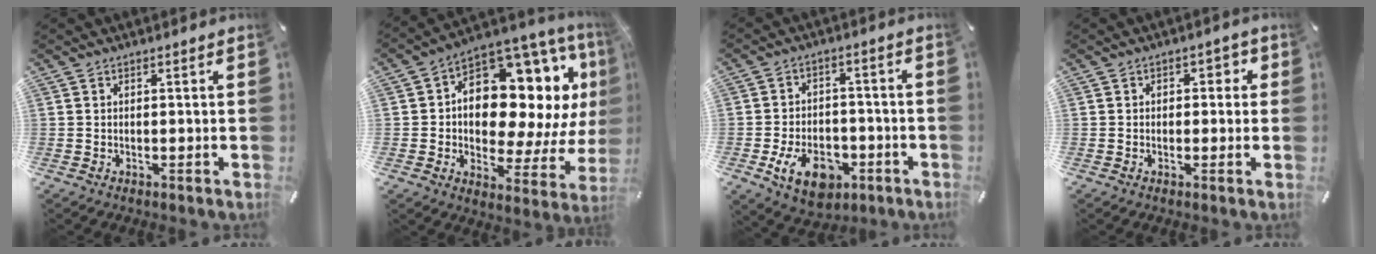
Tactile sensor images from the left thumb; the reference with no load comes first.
{"total": 19.2, "force": [5.1, 12.1, 13.9], "torque": [-0.204, -0.053, 0.084]}
{"total": 12.2, "force": [-5.1, 8.0, 7.6], "torque": [-0.139, 0.022, -0.091]}
{"total": 2.2, "force": [-0.5, 1.9, 1.1], "torque": [-0.015, 0.009, -0.017]}